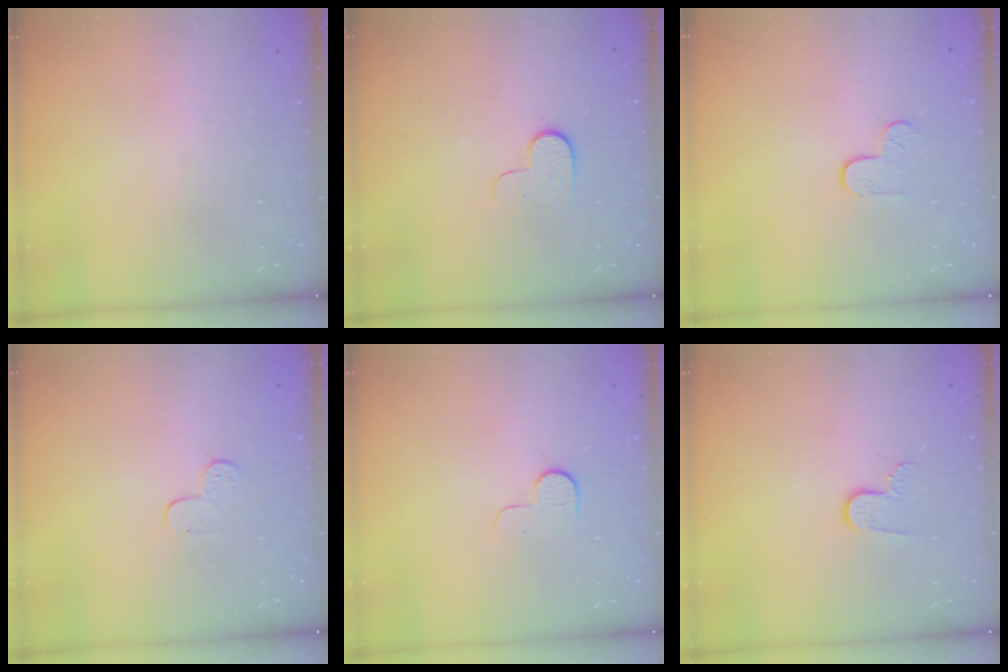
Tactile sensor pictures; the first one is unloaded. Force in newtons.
{"total": 5.4, "press": 5.3, "slide": 1.2}
{"total": 4.3, "press": 4.3, "slide": 0.4}
{"total": 3.9, "press": 3.8, "slide": 0.3}
{"total": 7.6, "press": 7.5, "slide": 0.7}
{"total": 7.0, "press": 7.0, "slide": 0.5}